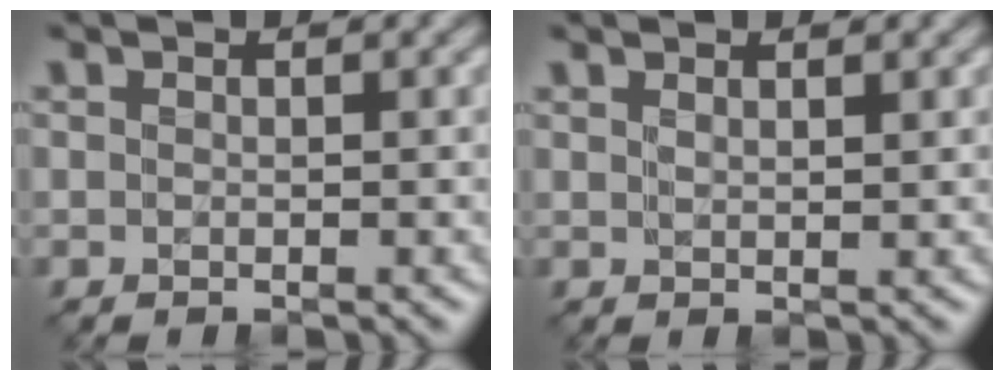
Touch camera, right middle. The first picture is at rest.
{"total": 1.1, "force": [0.8, 0.3, 0.7], "torque": [-0.008, 0.000, 0.012]}